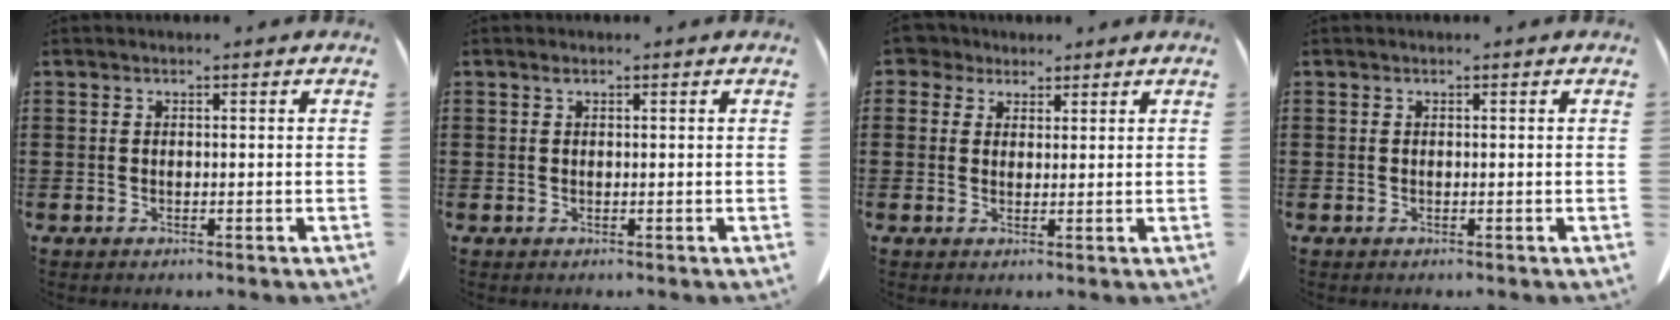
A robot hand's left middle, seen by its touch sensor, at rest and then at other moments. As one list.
[{"total": 0.6, "force": [0.4, 0.4, 0.3], "torque": [-0.010, 0.001, 0.008]}, {"total": 3.5, "force": [2.7, 2.0, 0.9], "torque": [-0.032, 0.008, 0.052]}, {"total": 0.0}]